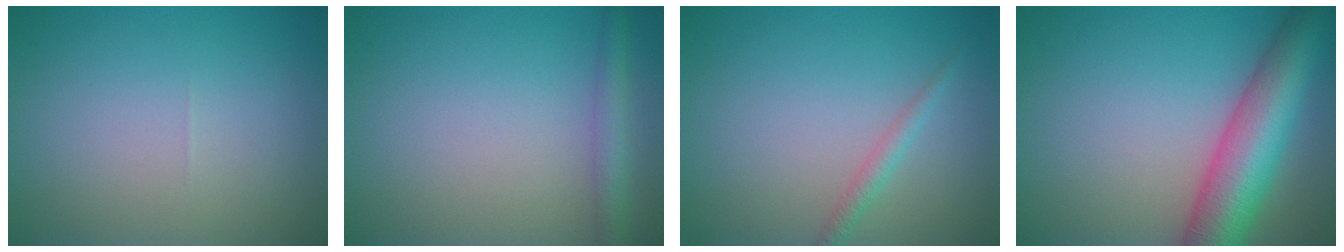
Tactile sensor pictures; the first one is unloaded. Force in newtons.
{"total": 2.4, "press": 2.4, "slide": 0.1}
{"total": 1.4, "press": 1.4, "slide": 0.0}
{"total": 9.5, "press": 9.5, "slide": 0.3}